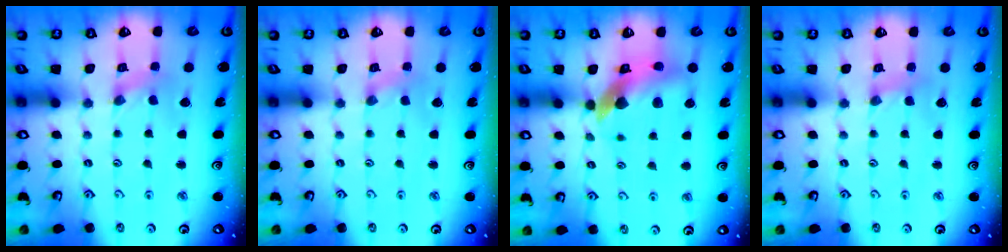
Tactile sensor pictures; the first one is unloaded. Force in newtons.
{"total": 0.5, "press": 0.5, "slide": 0.1}
{"total": 12.2, "press": 12.0, "slide": 1.9}
{"total": 2.9, "press": 2.8, "slide": 0.6}